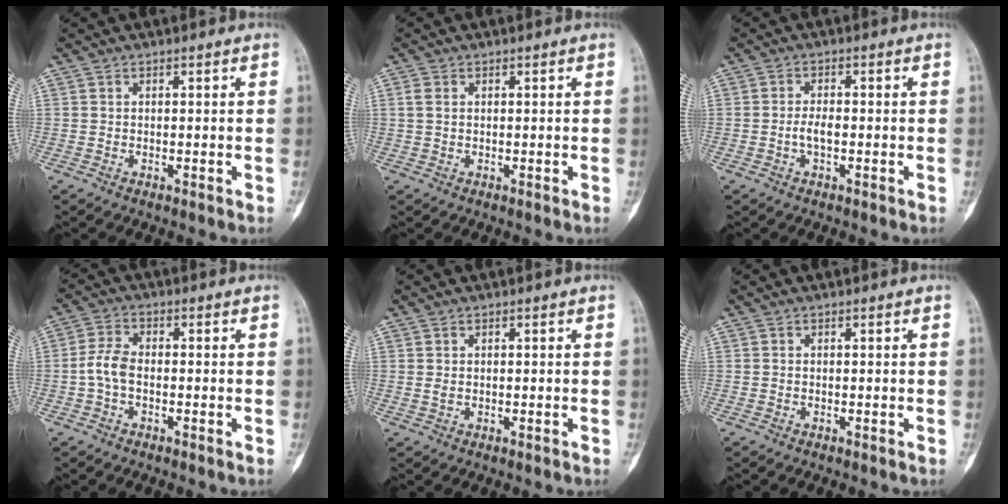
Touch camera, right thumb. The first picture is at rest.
{"total": 1.6, "force": [0.4, 1.1, 1.1], "torque": [-0.028, 0.003, 0.009]}
{"total": 2.5, "force": [-0.7, 1.1, 2.2], "torque": [-0.041, 0.007, -0.013]}
{"total": 4.5, "force": [-1.0, 2.5, 3.5], "torque": [-0.077, 0.015, -0.025]}
{"total": 0.9, "force": [0.2, 0.6, 0.7], "torque": [-0.013, 0.003, 0.007]}
{"total": 0.0}